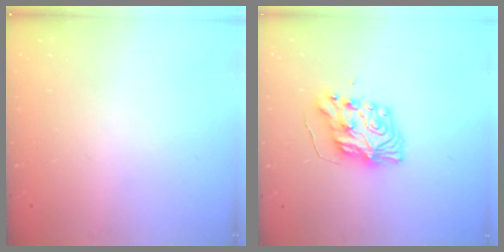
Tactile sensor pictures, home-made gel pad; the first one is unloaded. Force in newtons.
{"total": 9.1, "press": 9.0, "slide": 0.6}